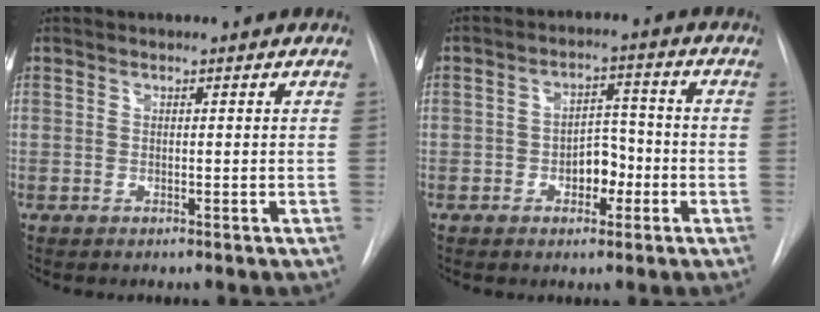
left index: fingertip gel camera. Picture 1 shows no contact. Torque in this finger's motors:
{"motor_torque": [0.23, -0.17, 0.21, 0.03]}